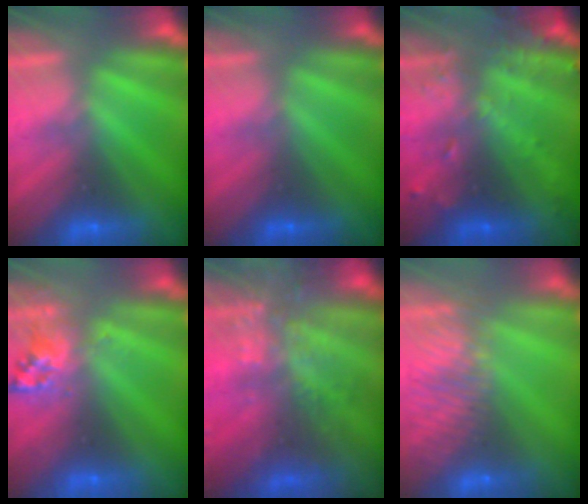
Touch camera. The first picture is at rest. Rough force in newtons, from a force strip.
{"total": 2.5}
{"total": 8.8}
{"total": 2.7}
{"total": 6.5}
{"total": 8.6}